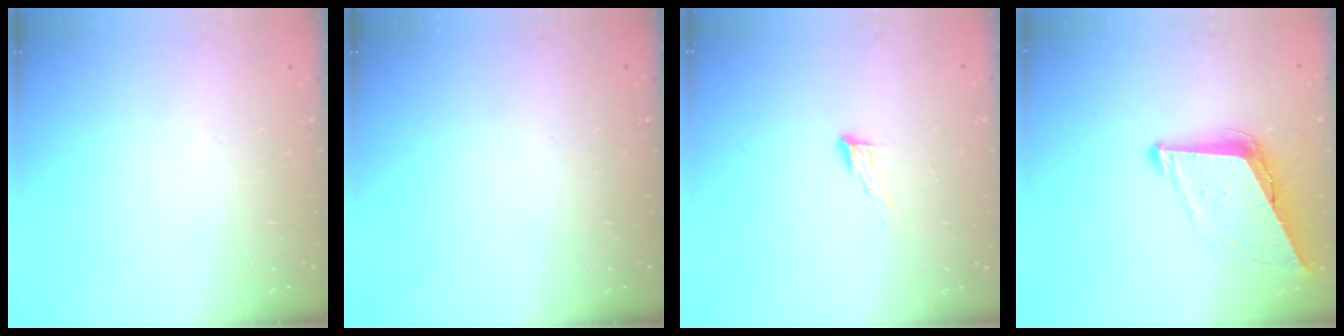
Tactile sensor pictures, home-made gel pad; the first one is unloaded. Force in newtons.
{"total": 0.0}
{"total": 7.7, "press": 7.6, "slide": 1.2}
{"total": 9.3, "press": 9.0, "slide": 2.3}